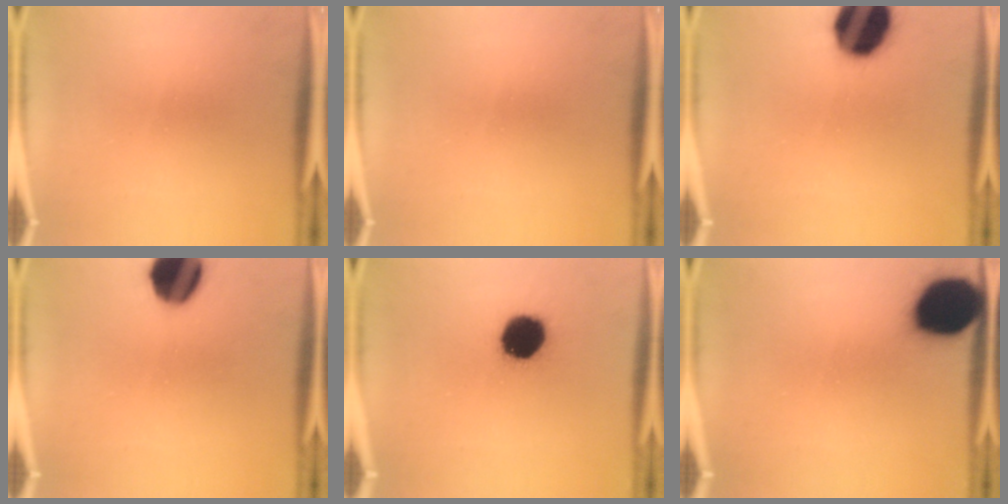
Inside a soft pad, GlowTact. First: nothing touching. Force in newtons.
{"total": 0.0}
{"total": 18.6}
{"total": 13.8}
{"total": 15.5}
{"total": 18.8}